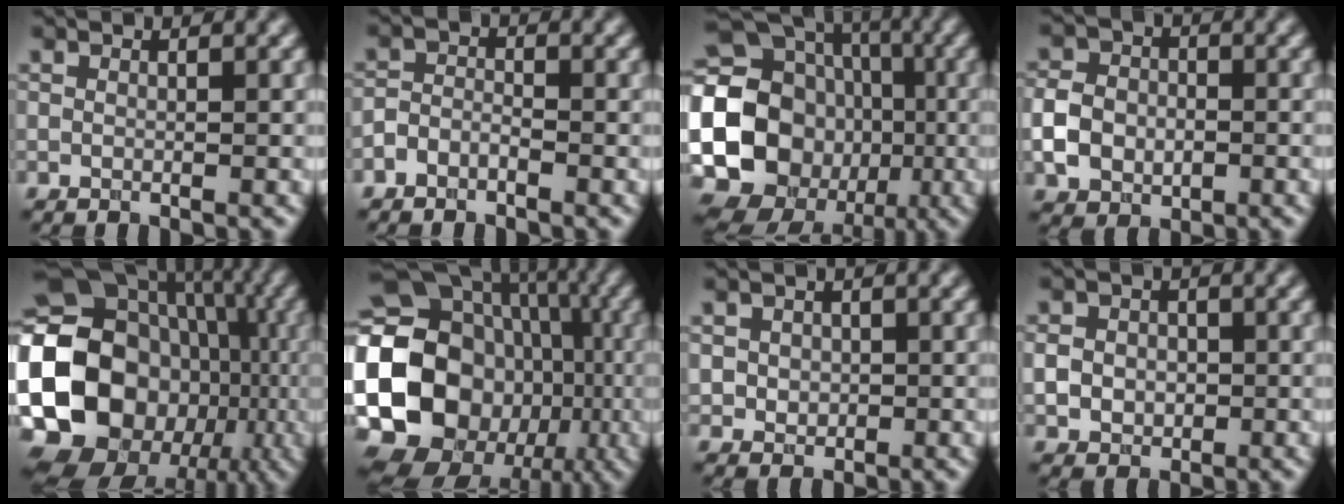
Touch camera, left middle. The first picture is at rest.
{"total": 1.6, "force": [-1.2, 0.9, 0.6], "torque": [-0.011, 0.006, -0.028]}
{"total": 20.2, "force": [-2.3, 18.3, 8.3], "torque": [-0.191, -0.001, -0.083]}
{"total": 4.1, "force": [-1.1, 3.2, 2.2], "torque": [-0.045, 0.002, -0.025]}
{"total": 19.1, "force": [-3.1, 16.1, 9.9], "torque": [-0.180, -0.005, -0.067]}
{"total": 20.8, "force": [-3.8, 17.9, 10.0], "torque": [-0.180, -0.009, -0.099]}
{"total": 1.9, "force": [0.3, 1.7, 0.7], "torque": [-0.015, -0.002, 0.013]}
{"total": 3.2, "force": [-0.2, 2.7, 1.7], "torque": [-0.036, -0.005, -0.002]}